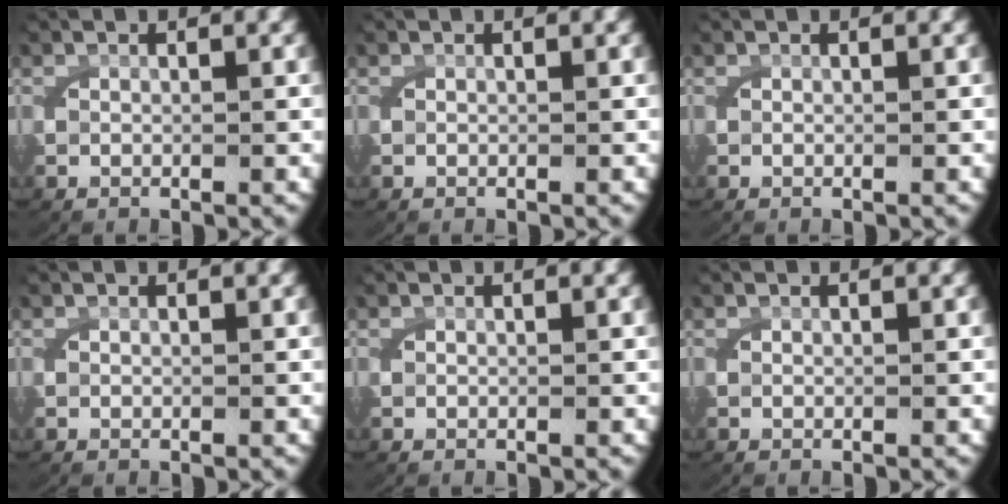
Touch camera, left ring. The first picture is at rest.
{"total": 0.0}
{"total": 0.0}
{"total": 0.0}
{"total": 0.0}
{"total": 0.0}